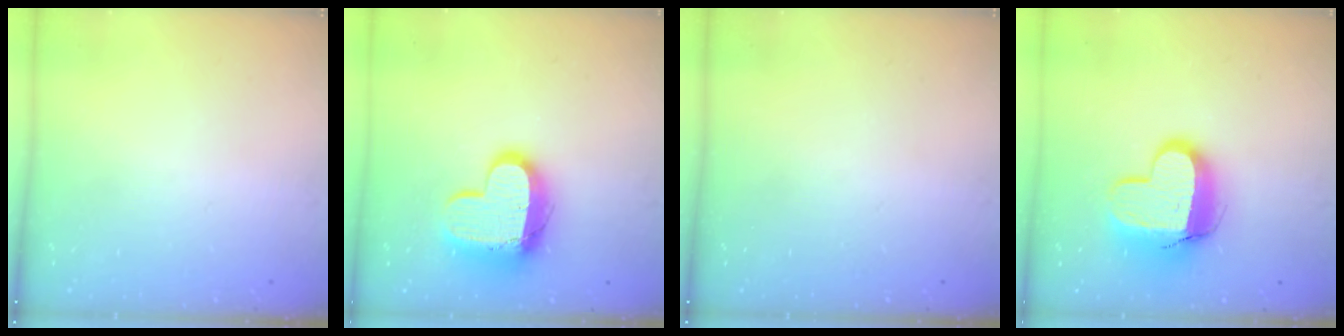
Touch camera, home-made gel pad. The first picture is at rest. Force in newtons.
{"total": 14.2, "press": 14.1, "slide": 1.1}
{"total": 0.0}
{"total": 12.7, "press": 12.7, "slide": 1.4}